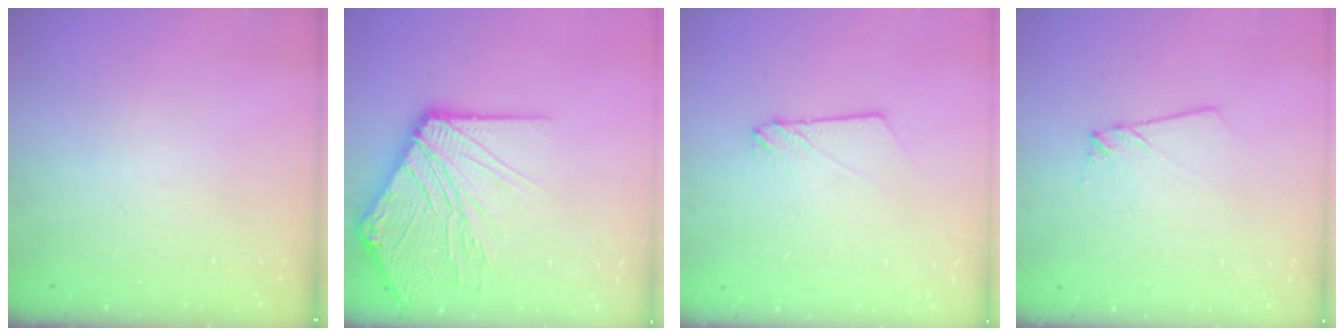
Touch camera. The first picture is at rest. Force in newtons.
{"total": 19.9, "press": 19.8, "slide": 2.6}
{"total": 2.9, "press": 2.9, "slide": 0.4}
{"total": 3.5, "press": 3.5, "slide": 0.4}